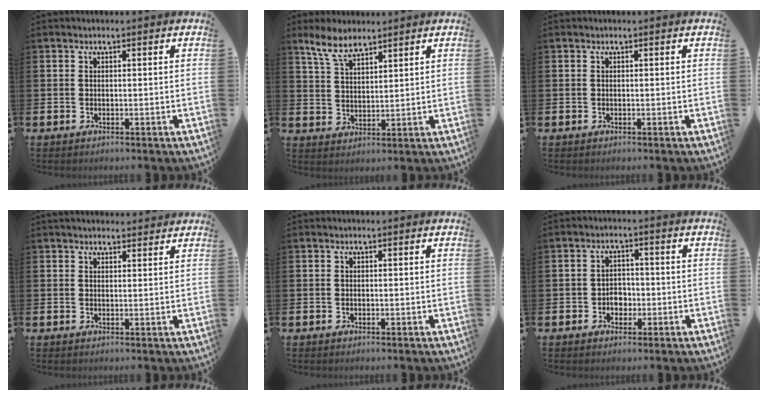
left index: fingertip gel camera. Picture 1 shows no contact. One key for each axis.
{"total": 5.6, "fx": 4.9, "fy": 1.6, "fz": 2.3, "tx": -0.065, "ty": -0.009, "tz": 0.091}
{"total": 0.0}
{"total": 2.0, "fx": 1.9, "fy": 0.5, "fz": 0.1, "tx": 0.002, "ty": -0.007, "tz": 0.034}
{"total": 0.0}
{"total": 2.7, "fx": -0.9, "fy": 2.2, "fz": 1.3, "tx": -0.020, "ty": 0.003, "tz": -0.023}